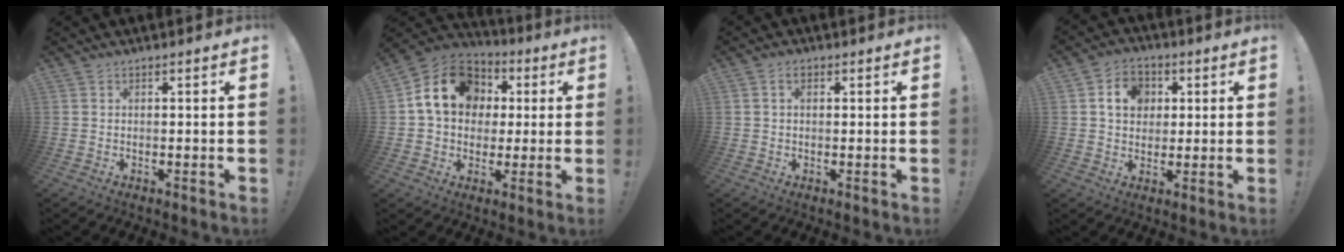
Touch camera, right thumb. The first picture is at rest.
{"total": 16.9, "force": [4.1, 13.7, 9.1], "torque": [-0.130, -0.003, 0.082]}
{"total": 2.1, "force": [0.7, 1.4, 1.4], "torque": [-0.026, 0.005, 0.012]}
{"total": 9.3, "force": [2.7, 7.7, 4.3], "torque": [-0.066, 0.004, 0.053]}